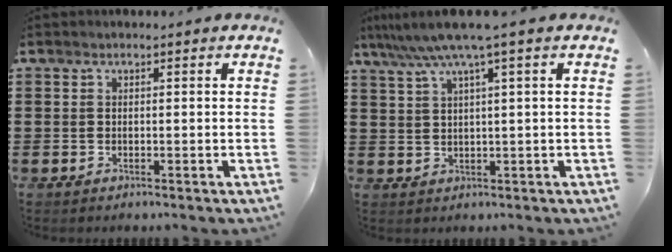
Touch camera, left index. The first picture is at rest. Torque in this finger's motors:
{"motor_torque": [0.45, -0.89, 0.36, 0.21]}